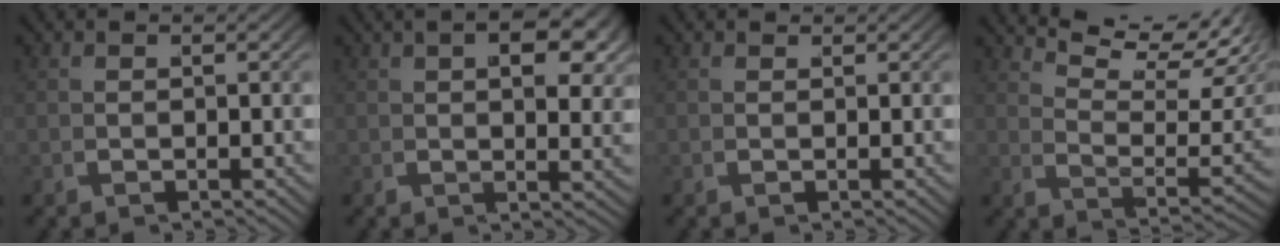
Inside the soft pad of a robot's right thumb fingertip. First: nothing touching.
{"total": 5.7, "force": [2.1, 2.5, 4.7], "torque": [-0.046, 0.010, 0.028]}
{"total": 0.6, "force": [0.5, 0.2, 0.1], "torque": [0.002, 0.002, 0.010]}
{"total": 9.4, "force": [7.0, 2.8, 5.7], "torque": [-0.072, 0.023, 0.105]}